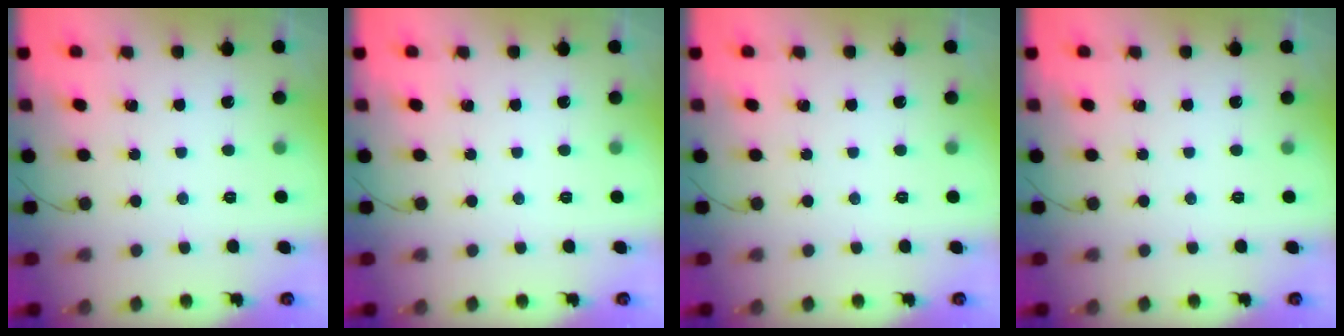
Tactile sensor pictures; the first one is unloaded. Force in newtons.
{"total": 0.0}
{"total": 0.0}
{"total": 0.0}